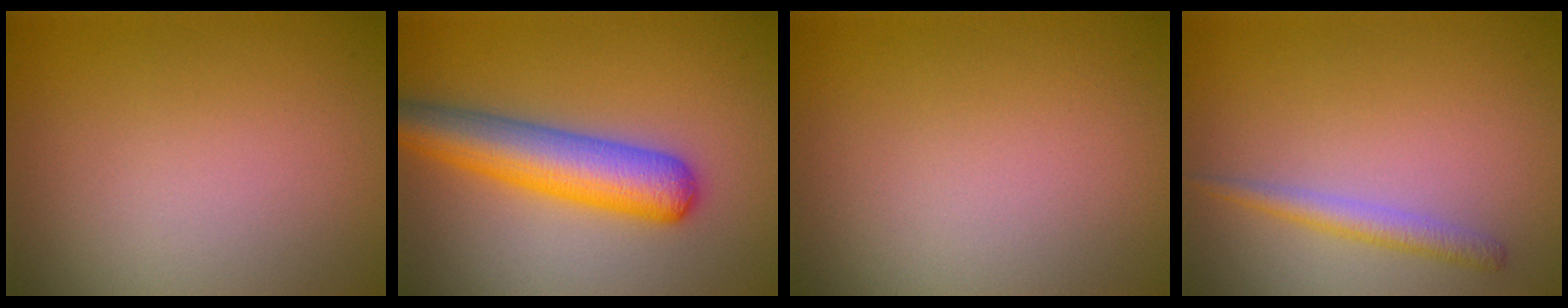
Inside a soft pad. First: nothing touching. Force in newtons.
{"total": 6.3, "press": 6.3, "slide": 0.2}
{"total": 0.0}
{"total": 1.8, "press": 1.8, "slide": 0.1}